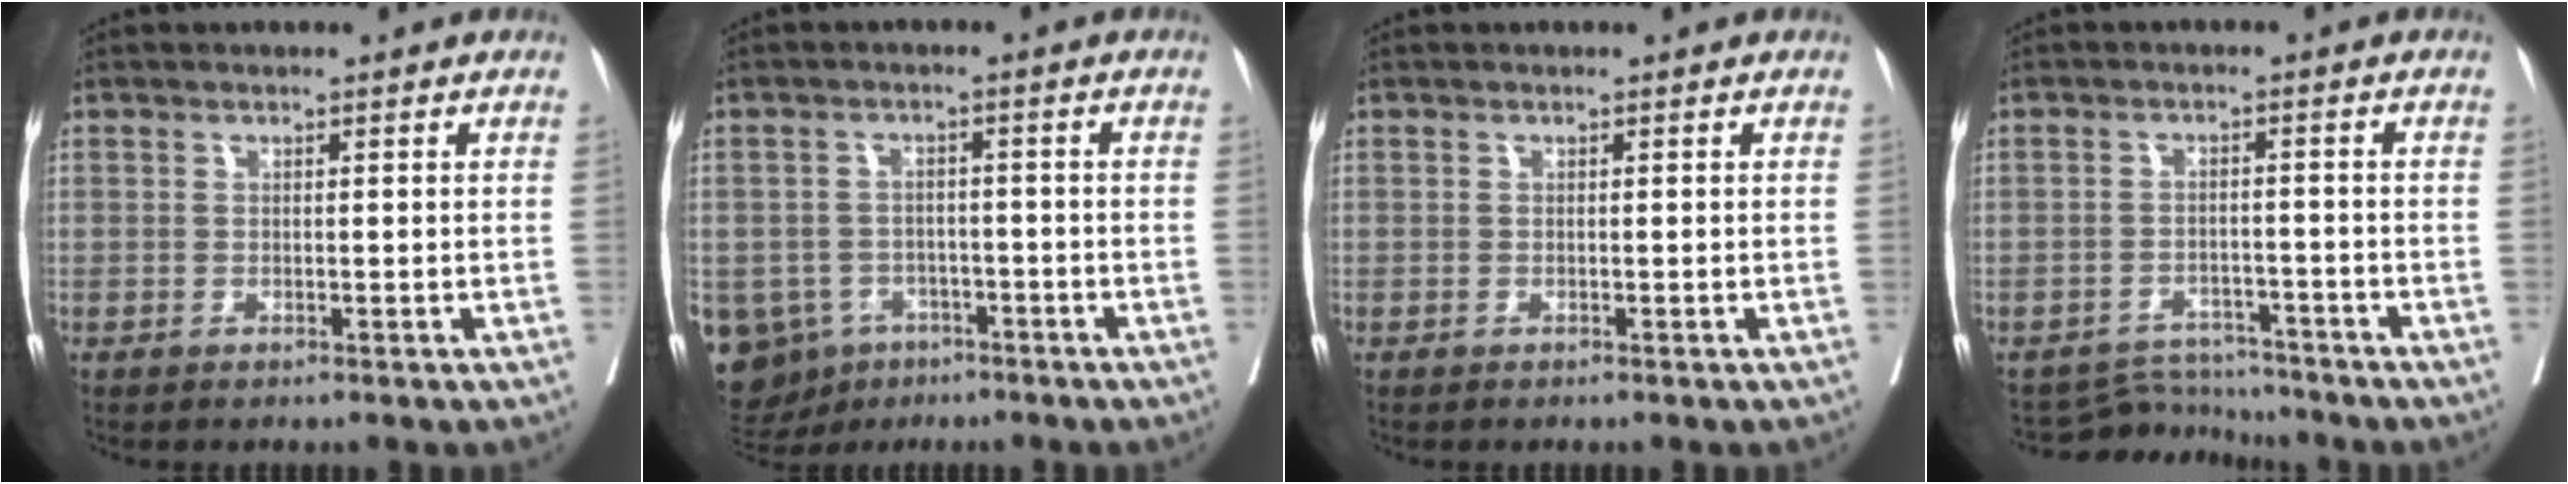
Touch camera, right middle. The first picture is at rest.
{"total": 12.1, "force": [-5.9, 9.9, 3.4], "torque": [-0.098, 0.009, -0.076]}
{"total": 0.0}
{"total": 5.2, "force": [-5.0, 0.6, -1.4], "torque": [0.021, 0.008, -0.078]}